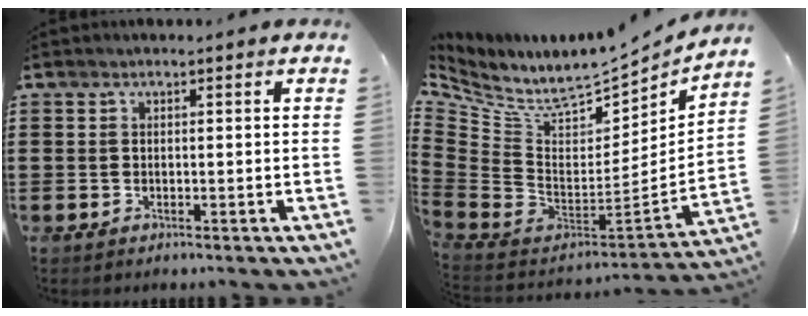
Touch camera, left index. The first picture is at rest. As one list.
[{"total": 7.4, "force": [5.7, 2.7, 3.9], "torque": [-0.115, -0.066, 0.096]}]